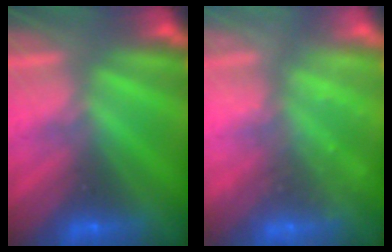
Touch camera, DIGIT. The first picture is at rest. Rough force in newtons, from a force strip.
{"total": 2.3}